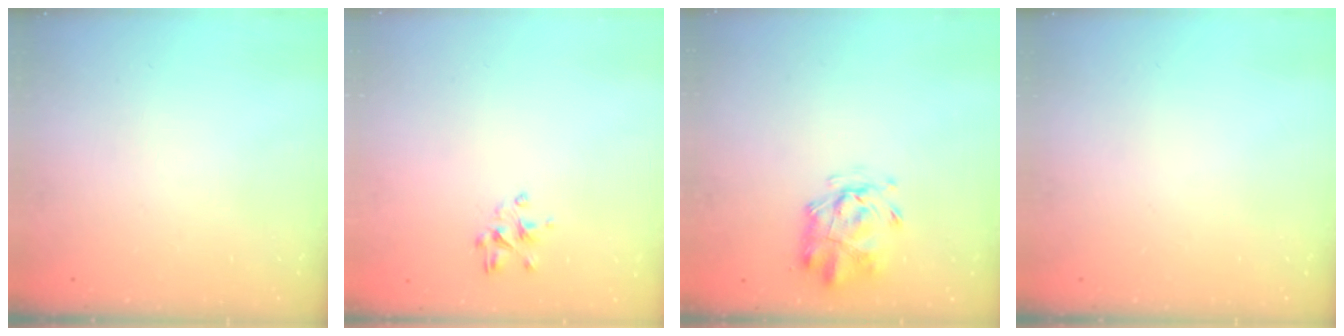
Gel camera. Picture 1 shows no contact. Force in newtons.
{"total": 2.9, "press": 2.8, "slide": 0.6}
{"total": 2.9, "press": 2.9, "slide": 0.7}
{"total": 0.0}